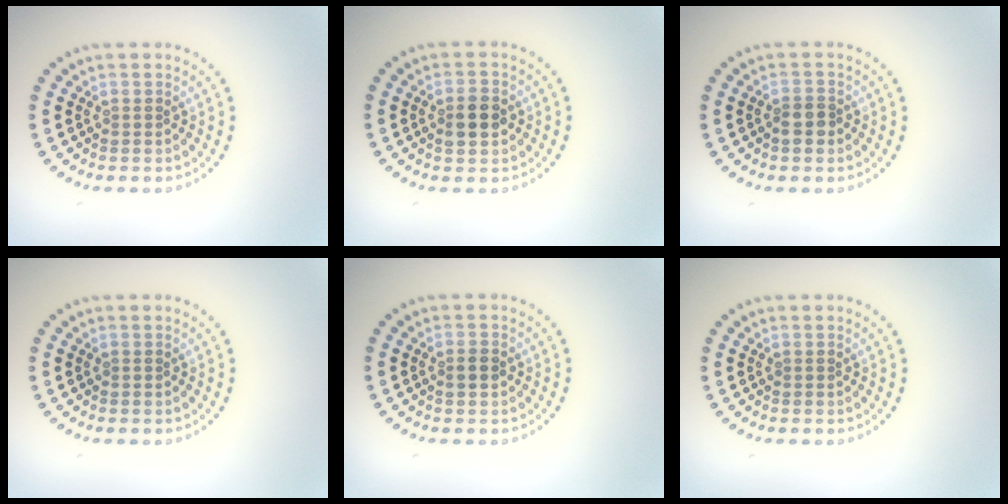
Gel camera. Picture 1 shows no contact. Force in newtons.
{"total": 2.9, "press": 2.9, "slide": 0.2}
{"total": 1.9, "press": 1.7, "slide": 0.8}
{"total": 0.0}
{"total": 1.2, "press": 1.2, "slide": 0.0}
{"total": 0.0}